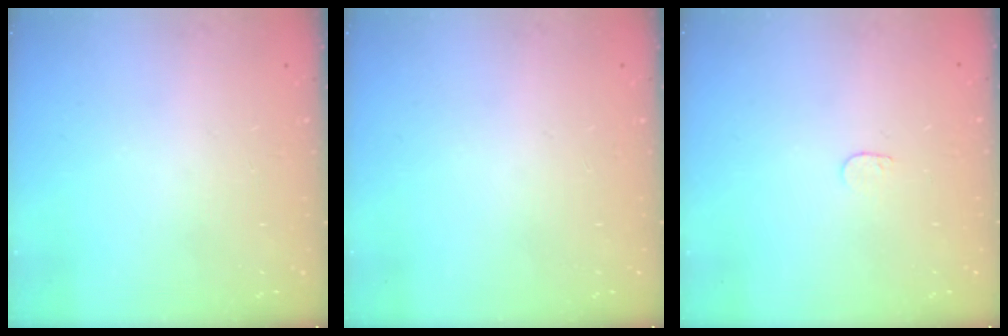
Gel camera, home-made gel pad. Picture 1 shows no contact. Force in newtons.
{"total": 0.0}
{"total": 3.3, "press": 3.3, "slide": 0.3}